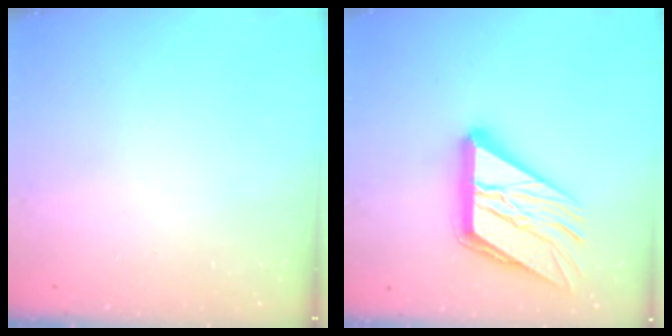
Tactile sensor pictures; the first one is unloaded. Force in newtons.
{"total": 21.5, "press": 21.3, "slide": 2.9}